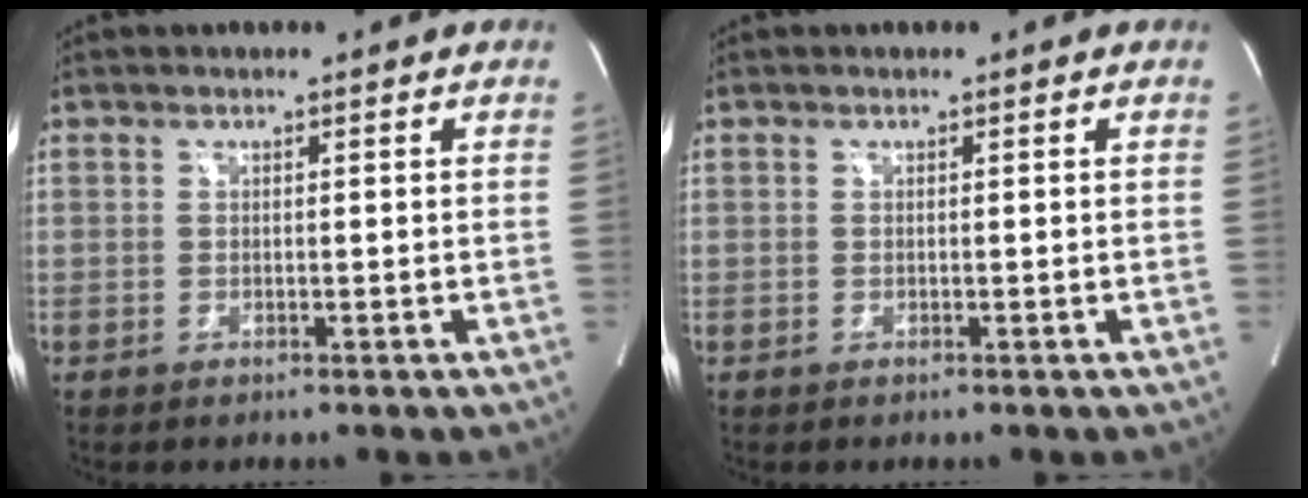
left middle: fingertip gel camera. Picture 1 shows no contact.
{"total": 0.0}